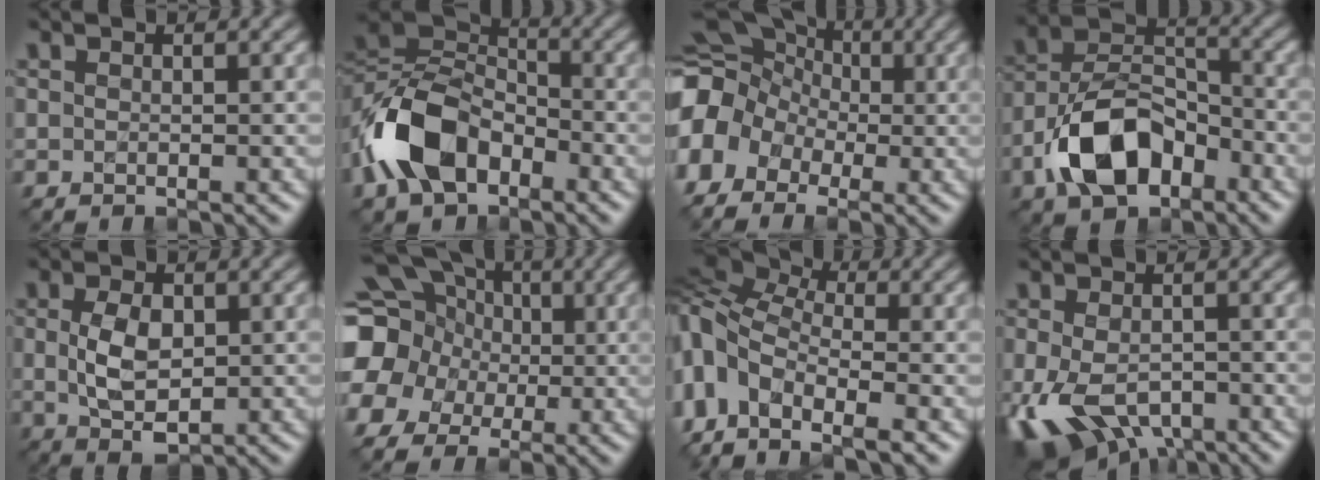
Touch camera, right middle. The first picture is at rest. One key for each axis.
{"total": 9.9, "fx": -4.2, "fy": 6.5, "fz": 6.2, "tx": -0.129, "ty": 0.009, "tz": -0.096}
{"total": 10.1, "fx": -2.3, "fy": 8.6, "fz": 4.9, "tx": -0.106, "ty": 0.000, "tz": -0.072}
{"total": 8.8, "fx": -4.3, "fy": 5.1, "fz": 5.8, "tx": -0.110, "ty": 0.011, "tz": -0.086}
{"total": 4.6, "fx": 0.2, "fy": 2.6, "fz": 3.8, "tx": -0.078, "ty": 0.002, "tz": 0.008}
{"total": 18.3, "fx": 1.4, "fy": 17.0, "fz": 6.6, "tx": -0.180, "ty": 0.005, "tz": -0.014}
{"total": 10.9, "fx": -3.3, "fy": 6.9, "fz": 7.8, "tx": -0.184, "ty": -0.005, "tz": -0.070}
{"total": 8.6, "fx": -3.7, "fy": 5.1, "fz": 5.8, "tx": -0.122, "ty": -0.032, "tz": -0.055}